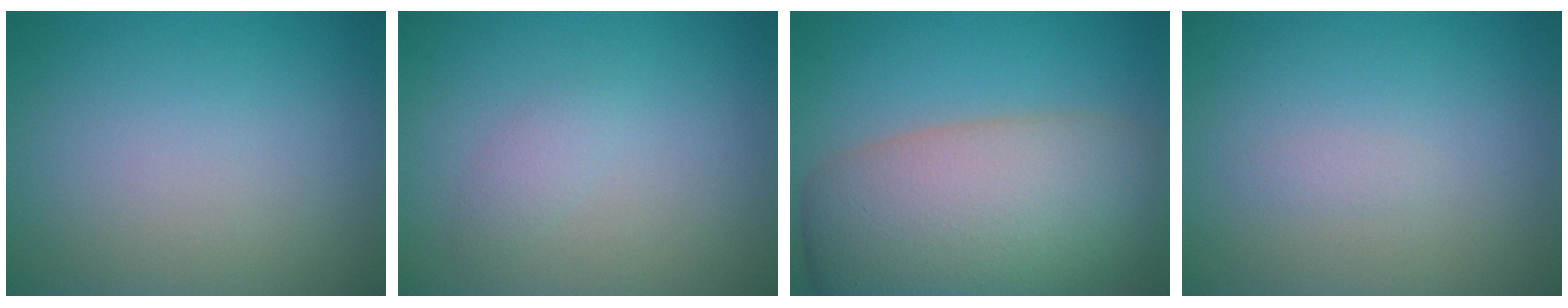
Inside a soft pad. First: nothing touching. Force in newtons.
{"total": 1.1, "press": 1.1, "slide": 0.0}
{"total": 11.9, "press": 11.9, "slide": 0.8}
{"total": 0.6, "press": 0.6, "slide": 0.0}